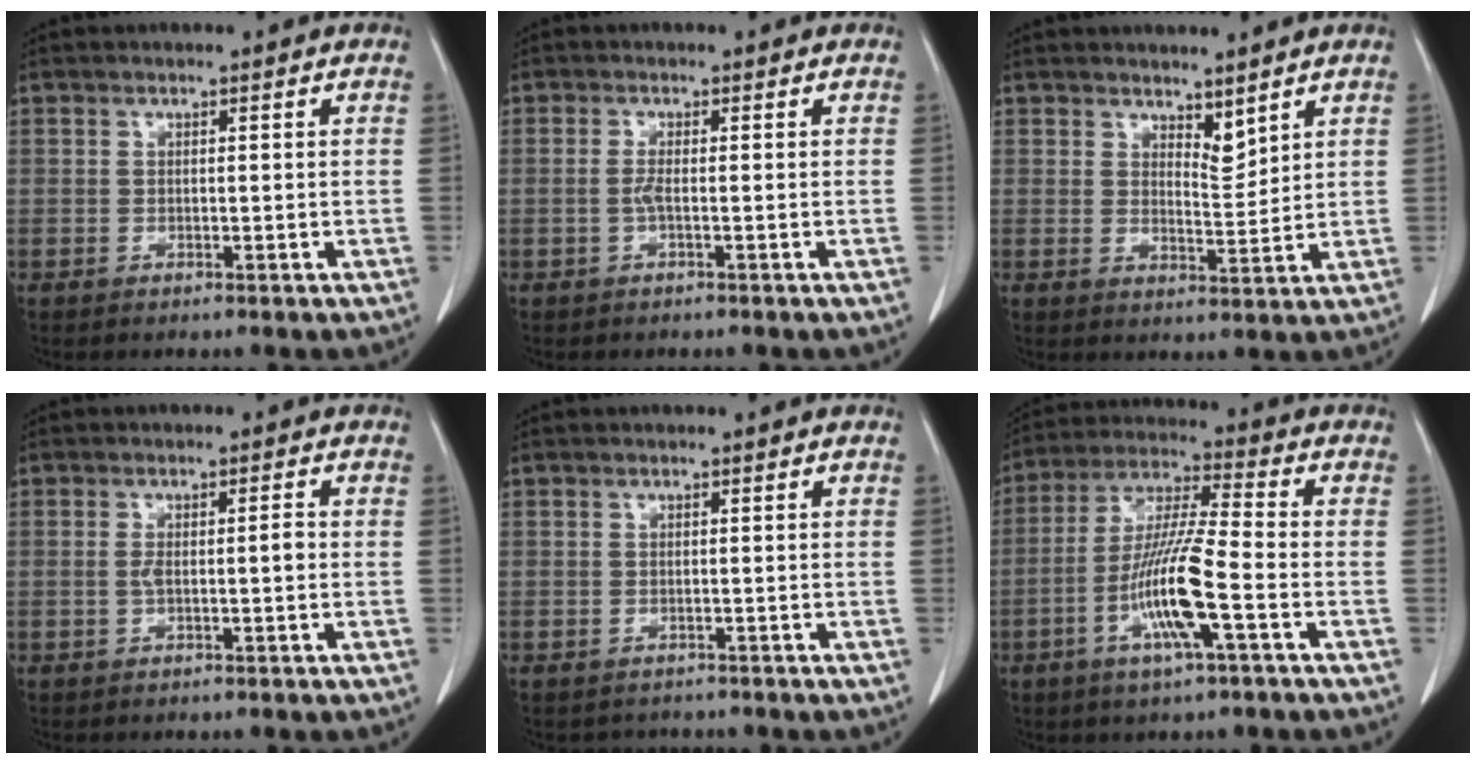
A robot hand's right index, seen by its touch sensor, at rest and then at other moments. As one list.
[{"total": 1.3, "force": [-0.3, 0.0, 1.3], "torque": [-0.026, 0.001, -0.006]}, {"total": 3.5, "force": [2.8, 1.1, 1.8], "torque": [-0.030, -0.012, 0.053]}, {"total": 2.5, "force": [-0.3, 0.4, 2.5], "torque": [-0.045, 0.006, -0.002]}, {"total": 1.9, "force": [-1.6, 1.0, -0.3], "torque": [-0.004, 0.000, -0.026]}, {"total": 12.2, "force": [-4.1, 0.5, 11.4], "torque": [-0.229, -0.004, -0.080]}]